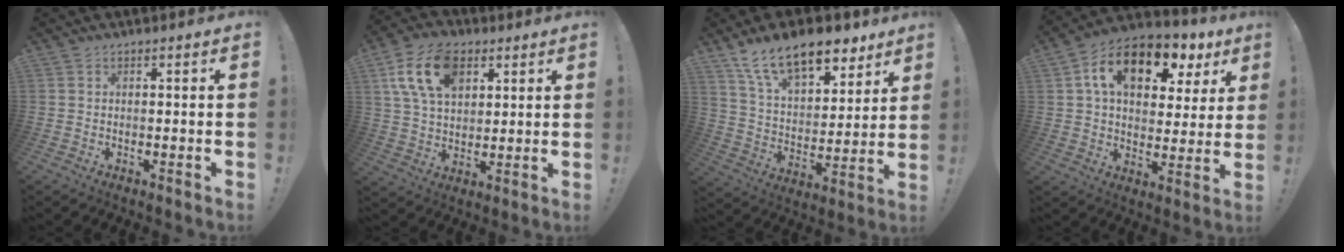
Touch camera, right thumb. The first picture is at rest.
{"total": 16.0, "force": [7.1, 10.2, 10.1], "torque": [-0.191, -0.013, 0.134]}
{"total": 18.4, "force": [12.1, 9.2, 10.3], "torque": [-0.164, -0.073, 0.218]}
{"total": 16.5, "force": [7.8, 9.7, 10.8], "torque": [-0.173, -0.026, 0.136]}